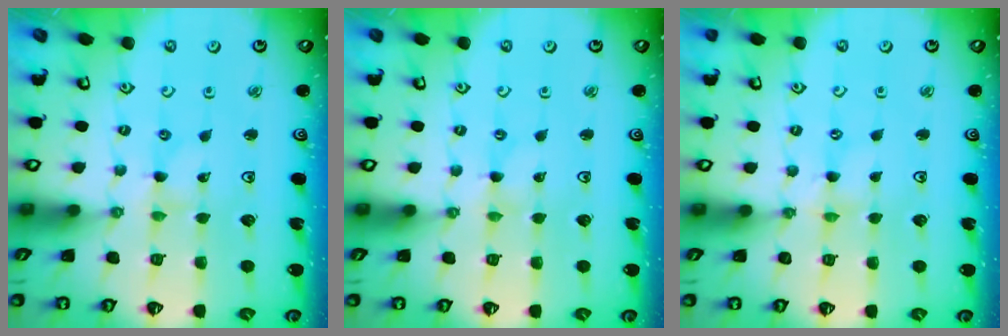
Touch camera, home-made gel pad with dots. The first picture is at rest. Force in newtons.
{"total": 0.0}
{"total": 0.6, "press": 0.6, "slide": 0.2}